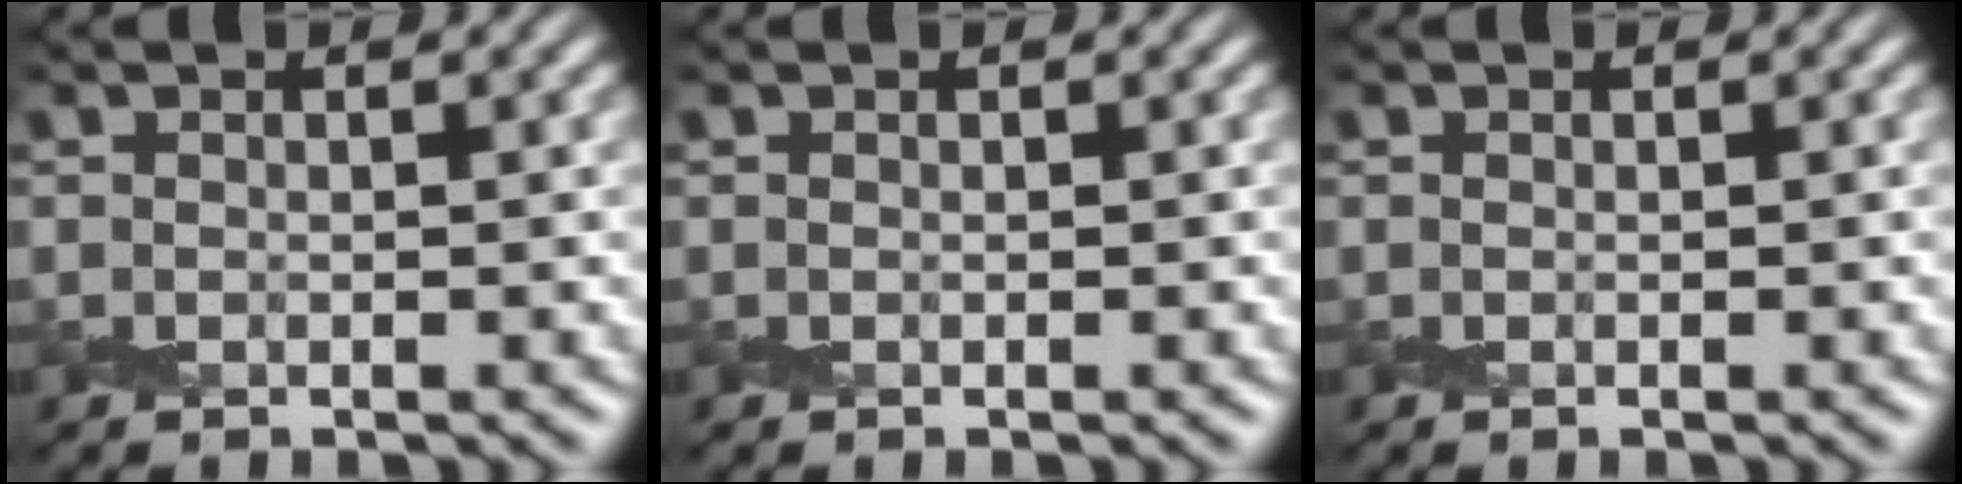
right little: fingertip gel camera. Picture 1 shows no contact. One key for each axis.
{"total": 0.0}
{"total": 0.0}